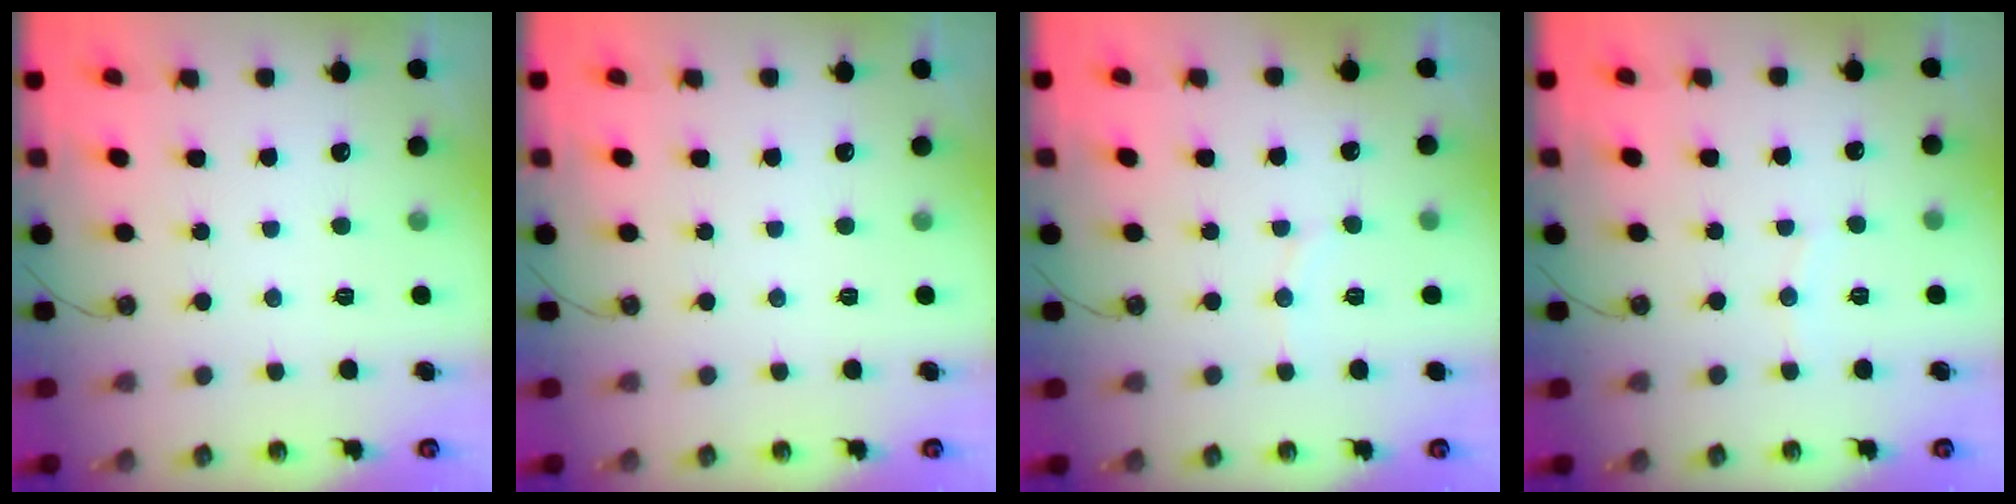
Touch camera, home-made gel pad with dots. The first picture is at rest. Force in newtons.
{"total": 0.0}
{"total": 2.9, "press": 2.9, "slide": 0.3}
{"total": 4.0, "press": 4.0, "slide": 0.5}